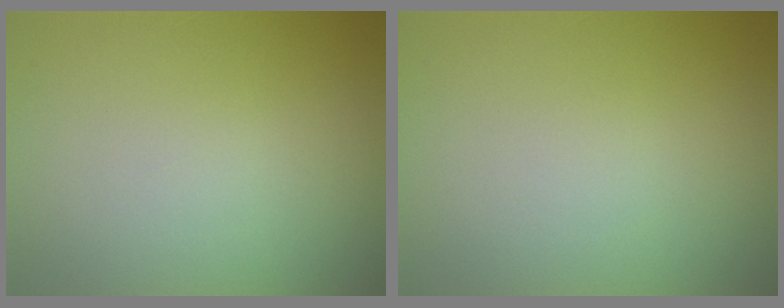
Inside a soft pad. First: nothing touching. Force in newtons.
{"total": 0.0}